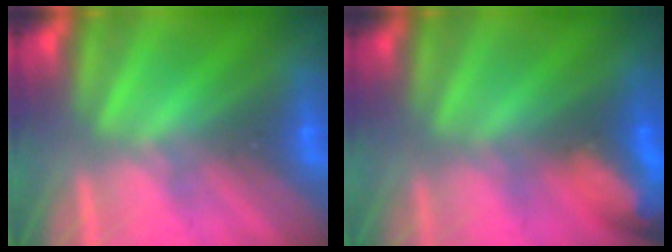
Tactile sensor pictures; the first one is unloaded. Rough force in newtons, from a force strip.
{"total": 6.8}